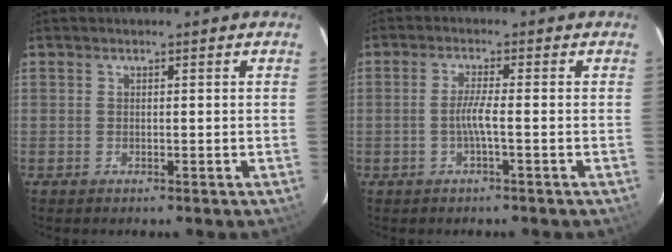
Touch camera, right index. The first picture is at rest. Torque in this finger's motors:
{"motor_torque": [0.58, -0.08, 0.37, 0.09]}